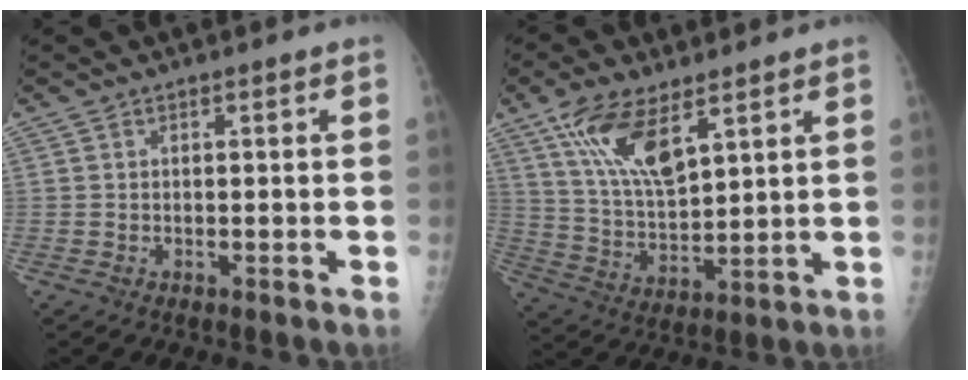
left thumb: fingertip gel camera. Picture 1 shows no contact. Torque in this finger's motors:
{"motor_torque": [1.48, 1.19, 0.88, -0.57, 0.10]}